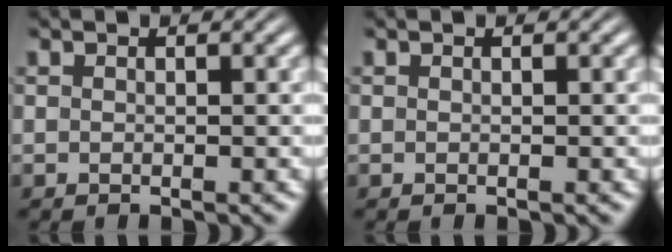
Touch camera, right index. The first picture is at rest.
{"total": 0.0}